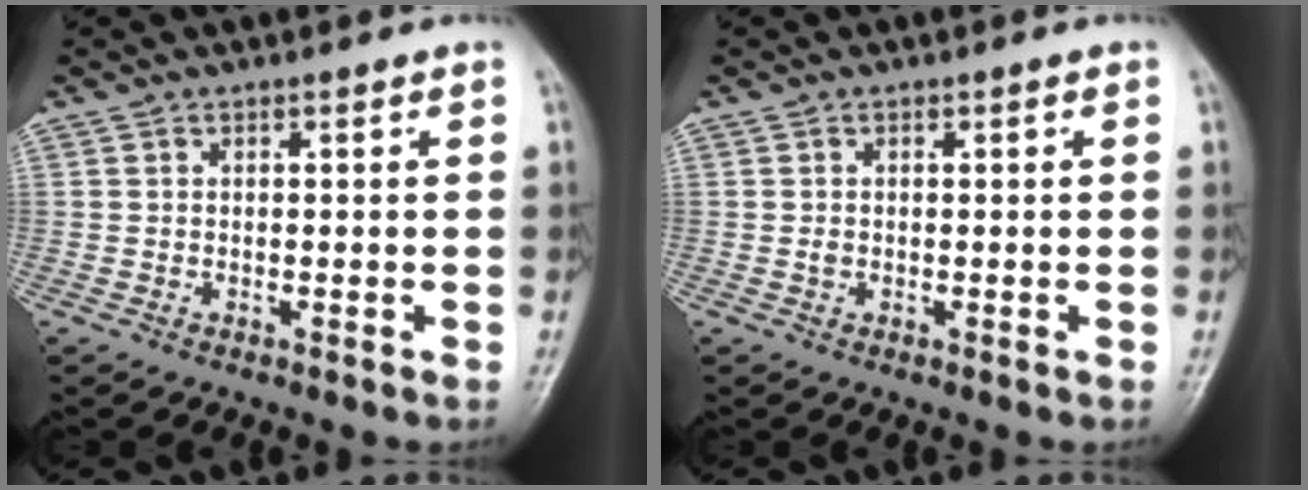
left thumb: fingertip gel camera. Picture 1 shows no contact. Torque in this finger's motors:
{"motor_torque": [-0.07, -0.15, 0.24, 0.03, 0.00]}